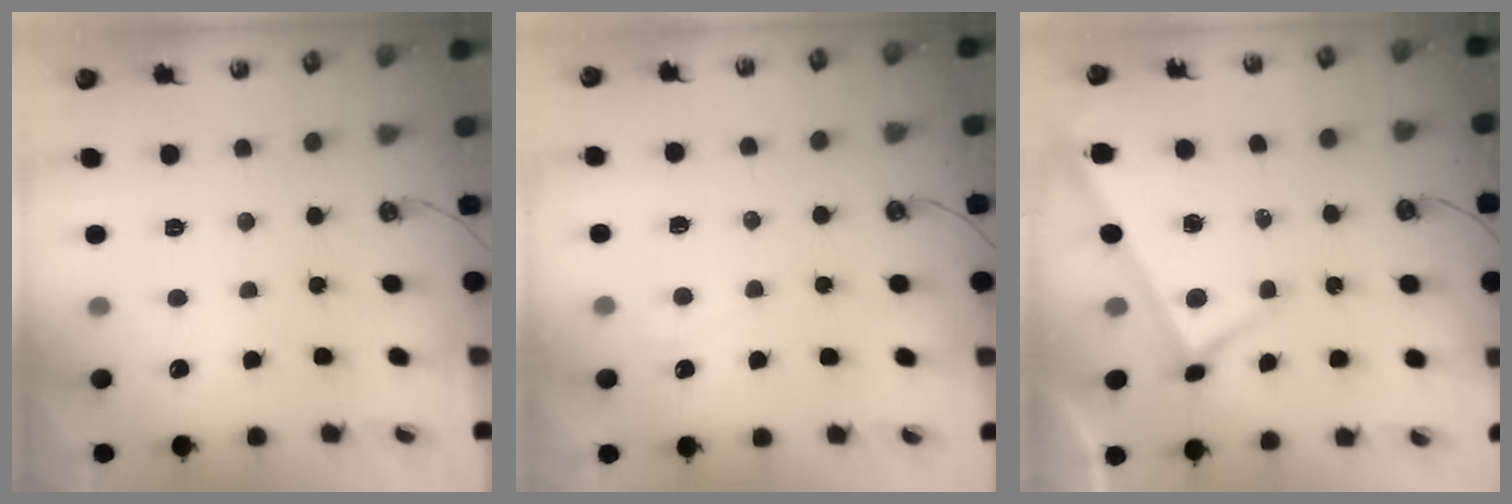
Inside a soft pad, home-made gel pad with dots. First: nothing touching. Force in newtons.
{"total": 2.0, "press": 2.0, "slide": 0.4}
{"total": 2.4, "press": 2.3, "slide": 0.6}